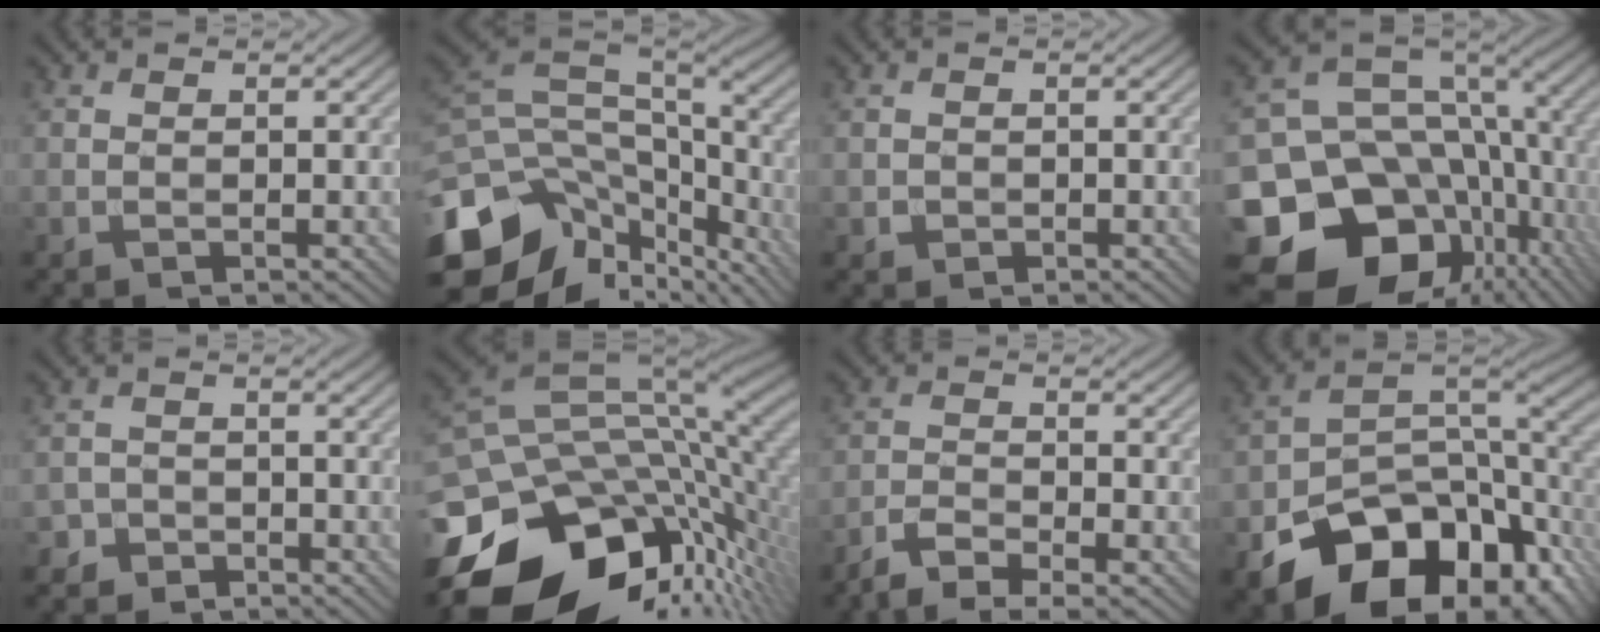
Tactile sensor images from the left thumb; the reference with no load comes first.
{"total": 16.5, "force": [-9.3, 10.0, 9.4], "torque": [-0.231, -0.020, -0.129]}
{"total": 0.8, "force": [-0.2, 0.8, -0.1], "torque": [-0.002, -0.005, -0.001]}
{"total": 19.9, "force": [-8.2, 15.4, 9.6], "torque": [-0.198, -0.027, -0.106]}
{"total": 2.0, "force": [-1.6, 1.2, -0.4], "torque": [0.011, 0.005, -0.034]}
{"total": 17.7, "force": [-7.9, 10.2, 12.1], "torque": [-0.249, -0.034, -0.124]}
{"total": 4.5, "force": [-3.8, 0.8, 2.3], "torque": [-0.053, -0.006, -0.079]}
{"total": 16.7, "force": [-9.0, 10.1, 9.8], "torque": [-0.175, -0.044, -0.124]}